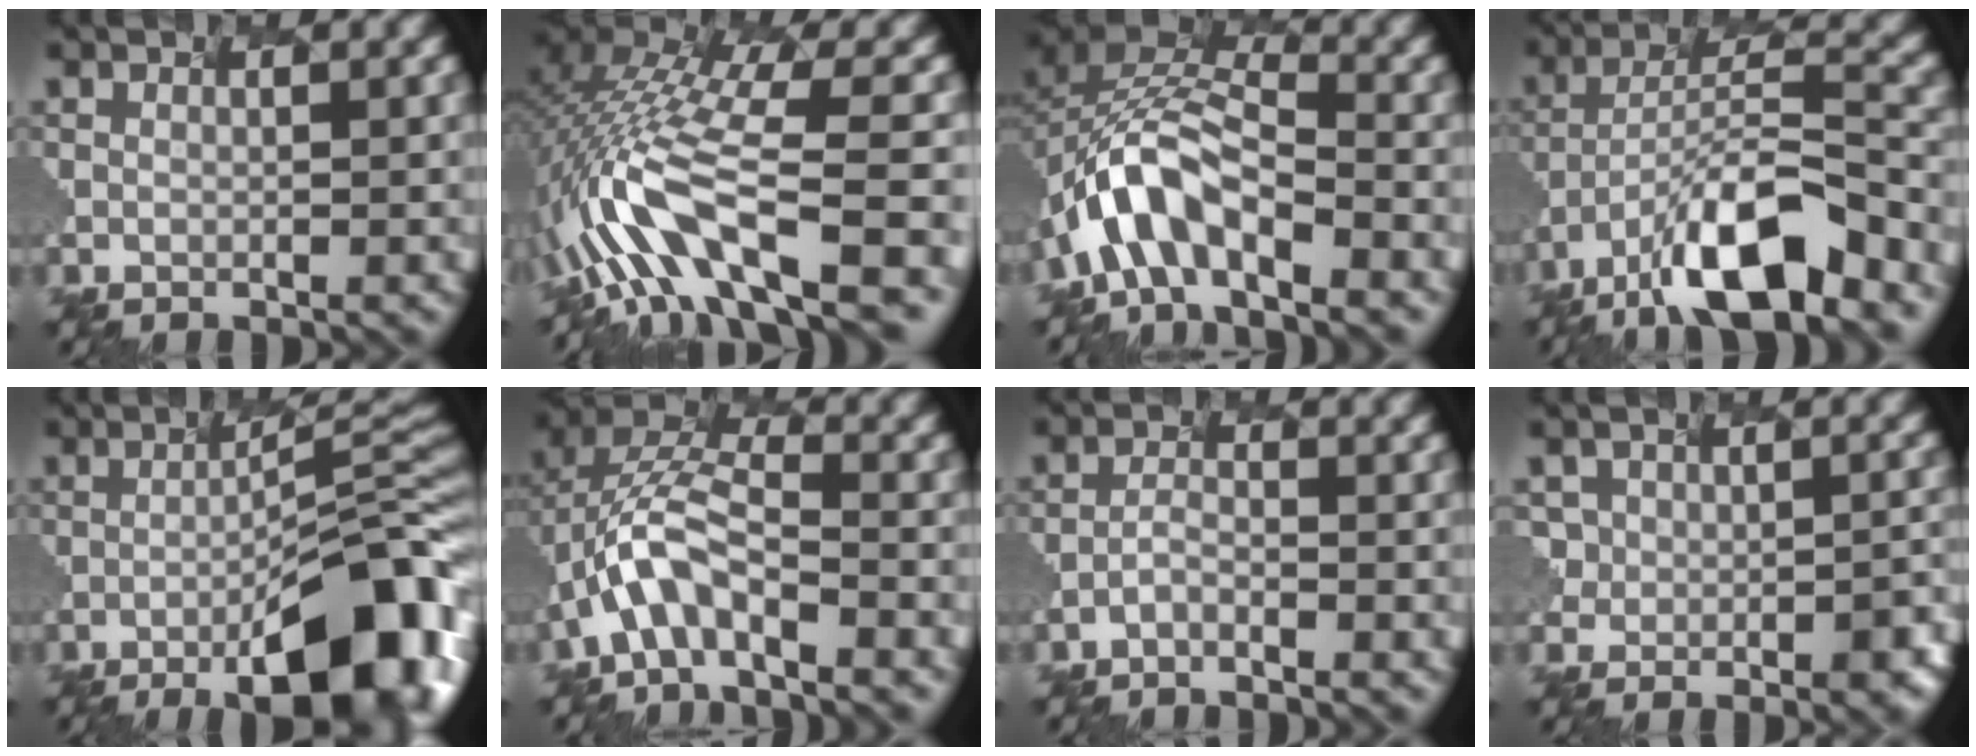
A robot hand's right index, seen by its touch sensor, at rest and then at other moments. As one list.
[{"total": 10.2, "force": [-4.0, 3.1, 8.8], "torque": [-0.198, 0.015, -0.034]}, {"total": 7.5, "force": [-5.4, 2.8, 4.3], "torque": [-0.107, 0.008, -0.072]}, {"total": 11.4, "force": [-9.1, 1.8, 6.5], "torque": [-0.124, 0.011, -0.136]}, {"total": 12.0, "force": [-4.6, 2.8, 10.7], "torque": [-0.140, -0.003, -0.038]}, {"total": 5.4, "force": [-3.8, 1.2, 3.6], "torque": [-0.103, 0.016, -0.049]}, {"total": 2.8, "force": [-2.7, -0.8, -0.4], "torque": [-0.007, 0.003, -0.027]}, {"total": 2.7, "force": [-0.8, 1.7, 1.9], "torque": [-0.040, -0.011, 0.025]}]